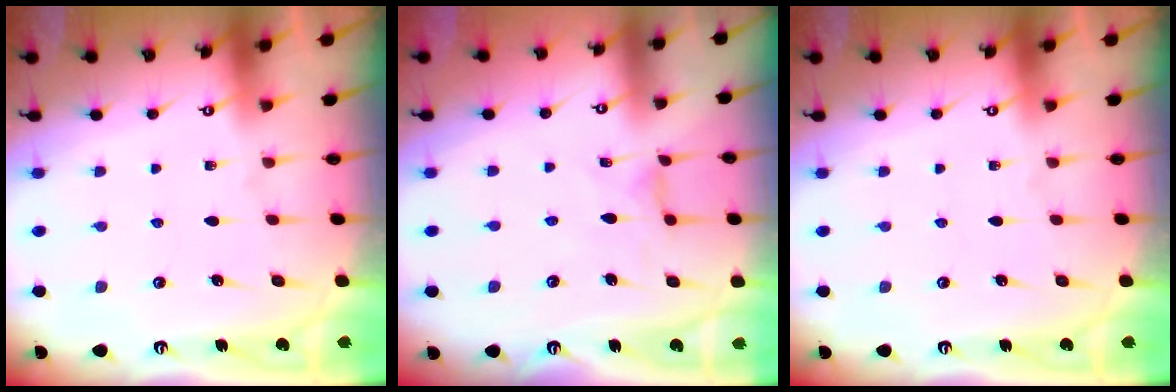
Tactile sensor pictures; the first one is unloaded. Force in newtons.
{"total": 1.2, "press": 1.2, "slide": 0.3}
{"total": 0.0}